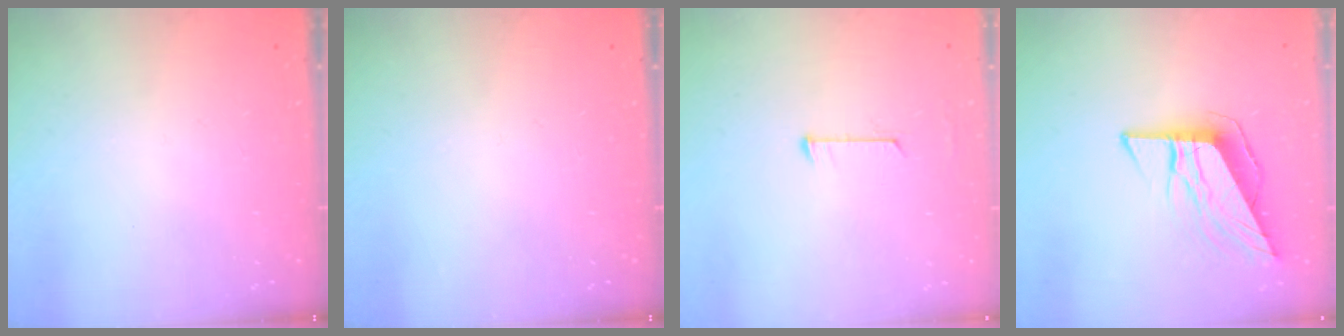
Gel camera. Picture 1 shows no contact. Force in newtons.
{"total": 0.0}
{"total": 5.9, "press": 5.9, "slide": 0.4}
{"total": 9.3, "press": 9.2, "slide": 1.6}